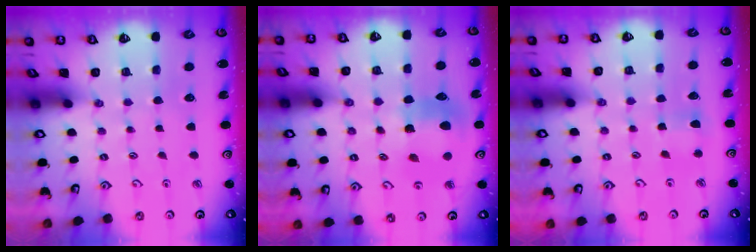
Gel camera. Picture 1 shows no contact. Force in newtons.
{"total": 10.6, "press": 10.6, "slide": 1.2}
{"total": 4.3, "press": 4.2, "slide": 0.7}